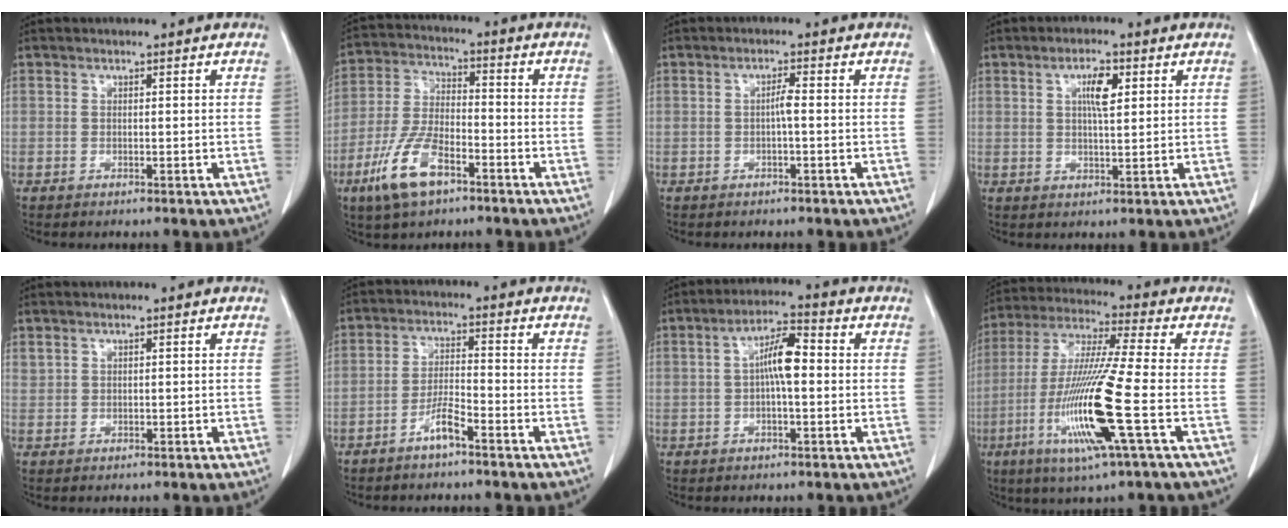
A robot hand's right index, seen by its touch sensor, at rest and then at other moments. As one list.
[{"total": 10.7, "force": [-5.9, 4.2, 7.8], "torque": [-0.178, -0.002, -0.111]}, {"total": 1.6, "force": [-0.3, 0.0, 1.6], "torque": [-0.029, 0.003, -0.004]}, {"total": 4.4, "force": [1.5, 1.0, 4.0], "torque": [-0.071, 0.001, 0.026]}, {"total": 0.8, "force": [0.7, 0.4, 0.2], "torque": [-0.003, 0.007, 0.019]}, {"total": 4.1, "force": [-2.9, 0.3, 2.9], "torque": [-0.061, 0.004, -0.056]}, {"total": 6.2, "force": [0.3, 1.5, 6.0], "torque": [-0.113, 0.019, 0.001]}, {"total": 16.1, "force": [-4.9, -0.7, 15.4], "torque": [-0.319, -0.022, -0.099]}]